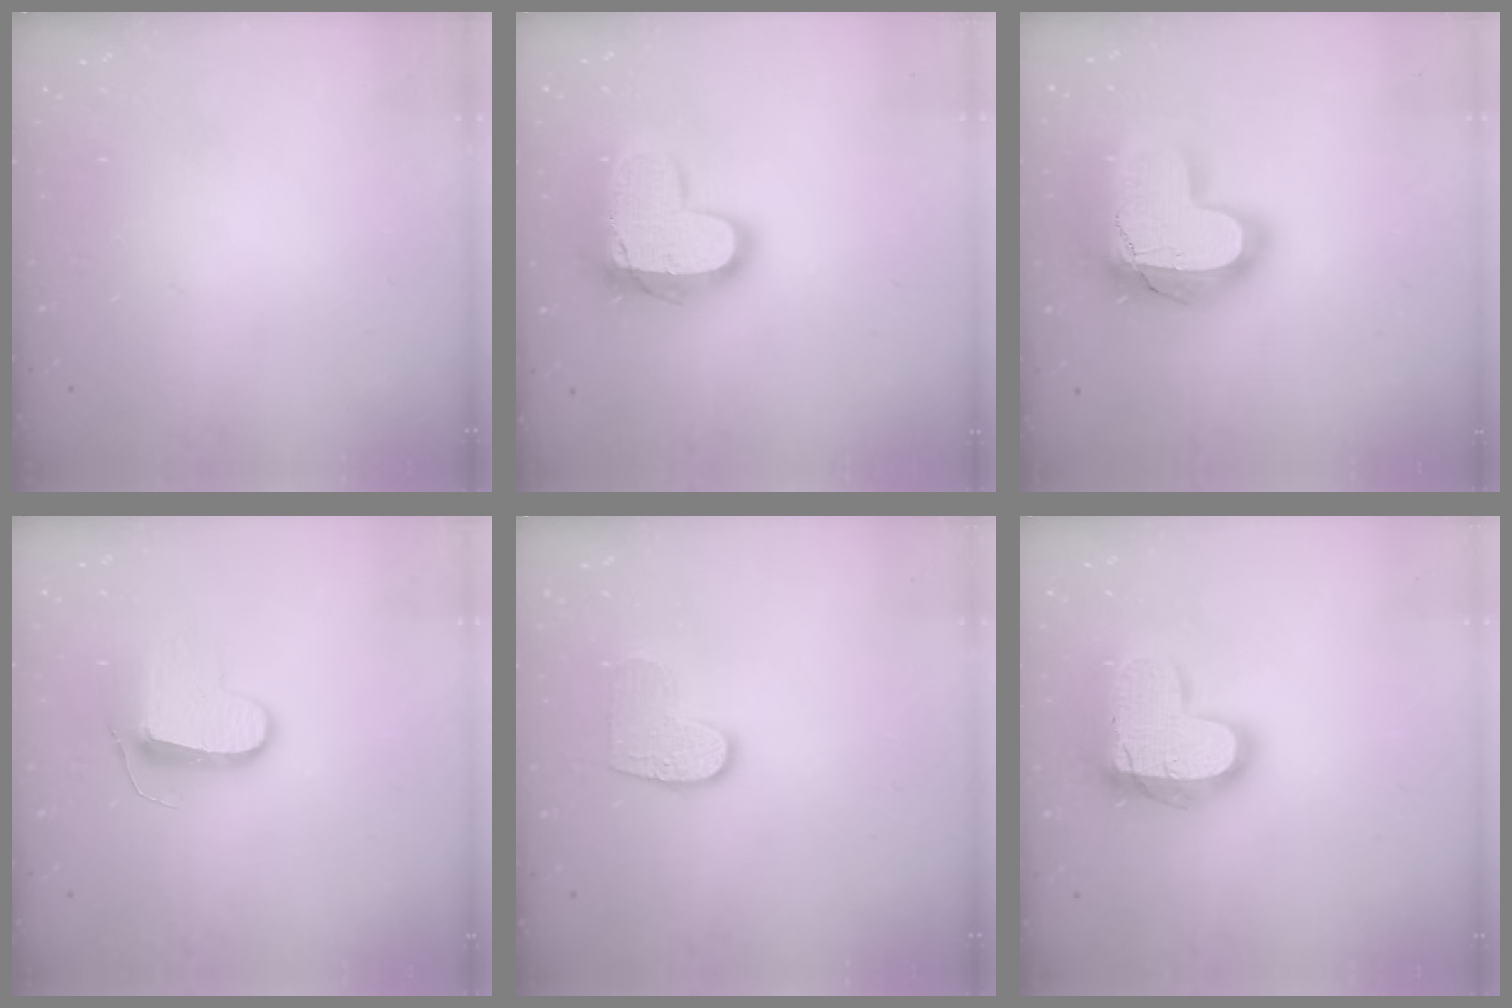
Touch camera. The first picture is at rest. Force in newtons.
{"total": 16.7, "press": 16.6, "slide": 1.3}
{"total": 21.0, "press": 20.9, "slide": 1.5}
{"total": 9.8, "press": 9.8, "slide": 0.5}
{"total": 8.9, "press": 8.9, "slide": 0.5}
{"total": 17.7, "press": 17.7, "slide": 1.3}